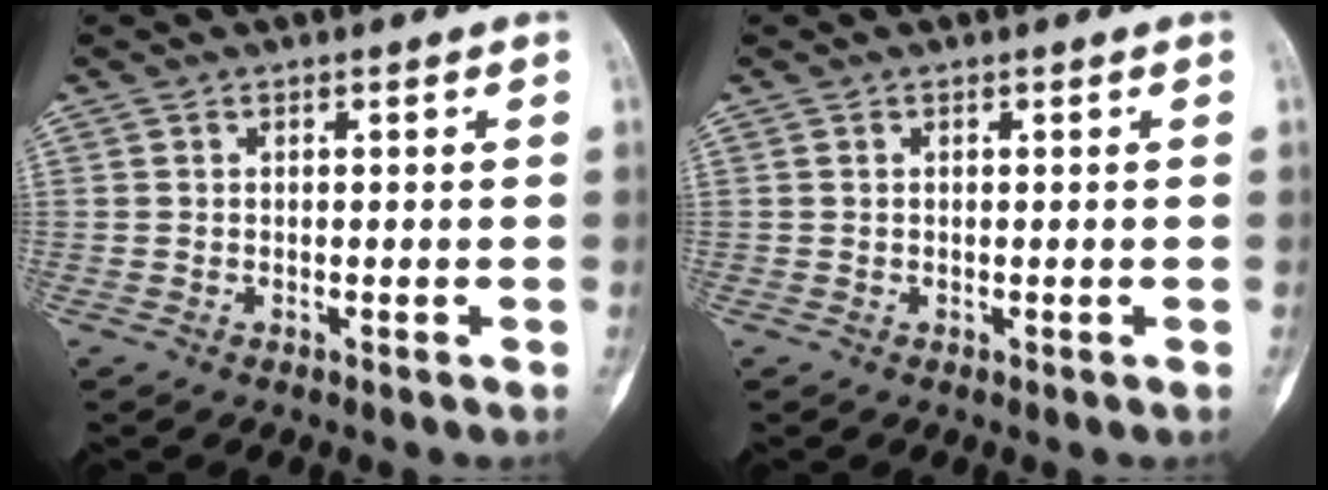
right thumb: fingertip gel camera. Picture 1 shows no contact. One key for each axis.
{"total": 0.0}